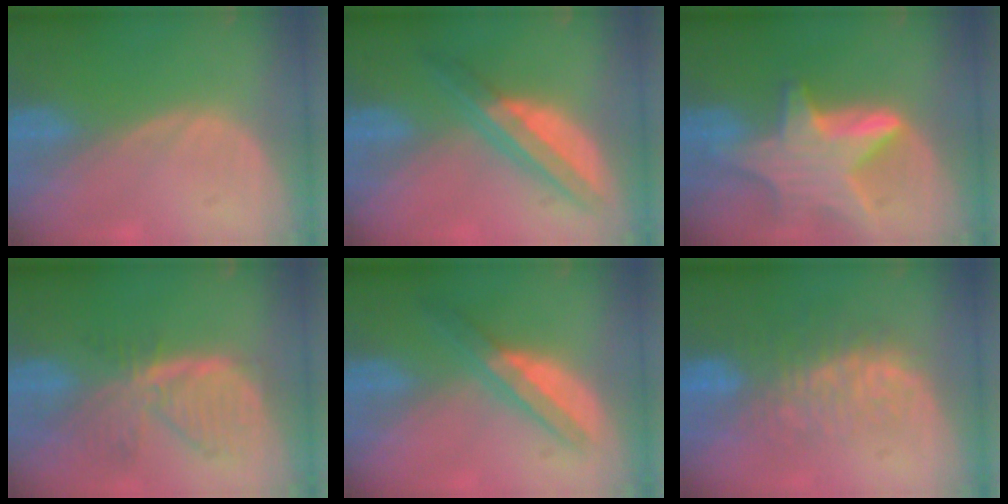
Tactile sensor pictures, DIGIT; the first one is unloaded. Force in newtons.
{"total": 6.6, "press": 5.8, "slide": 3.1}
{"total": 9.4, "press": 9.4, "slide": 0.8}
{"total": 8.1, "press": 7.0, "slide": 4.1}
{"total": 5.4, "press": 5.0, "slide": 1.8}
{"total": 8.7, "press": 7.8, "slide": 3.8}